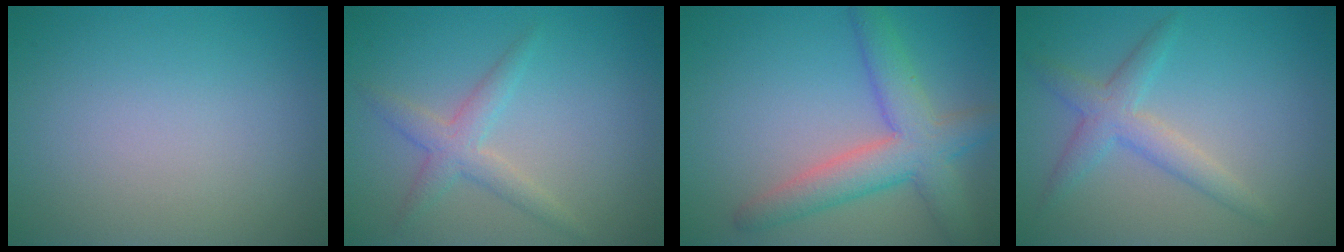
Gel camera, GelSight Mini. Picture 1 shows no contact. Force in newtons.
{"total": 2.5, "press": 2.5, "slide": 0.1}
{"total": 5.7, "press": 5.7, "slide": 0.4}
{"total": 3.0, "press": 3.0, "slide": 0.1}